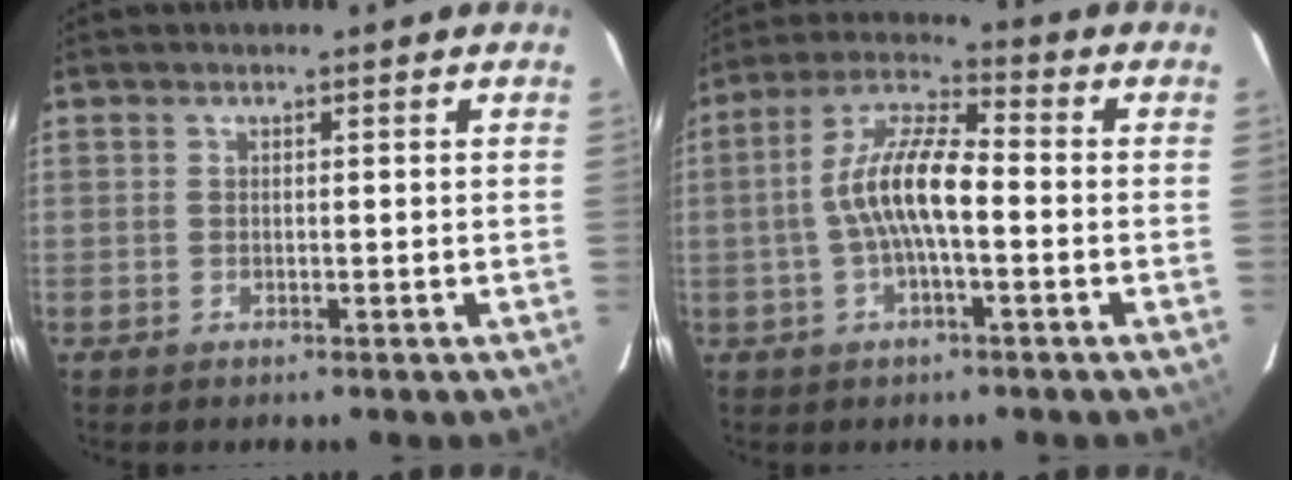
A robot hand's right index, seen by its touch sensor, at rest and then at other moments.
{"total": 10.4, "force": [-1.6, 2.9, 9.9], "torque": [-0.204, 0.014, -0.034]}